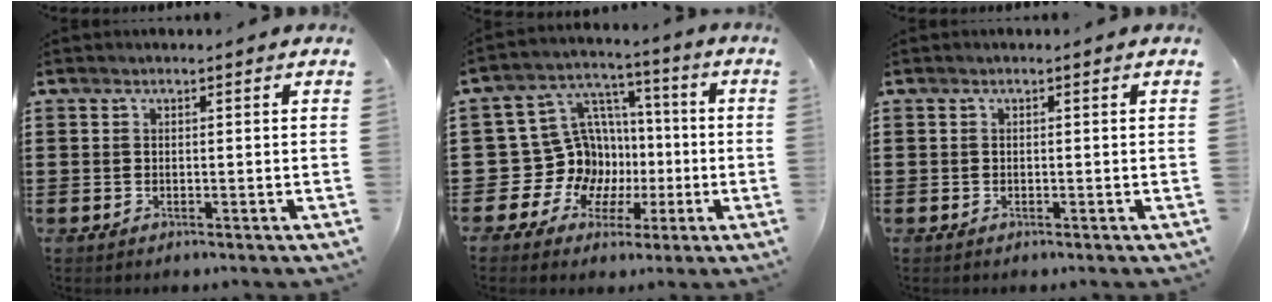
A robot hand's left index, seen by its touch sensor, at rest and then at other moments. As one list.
[{"total": 13.3, "force": [-1.0, 12.5, 4.5], "torque": [-0.130, -0.006, -0.003]}, {"total": 0.0}]